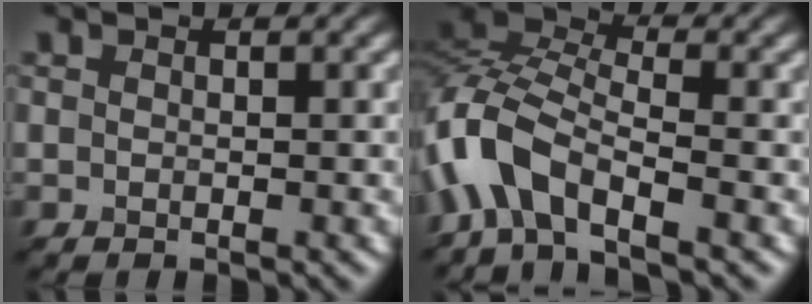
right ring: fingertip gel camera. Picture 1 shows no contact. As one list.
[{"total": 7.4, "force": [-3.9, 3.7, 5.1], "torque": [-0.108, 0.013, -0.092]}]